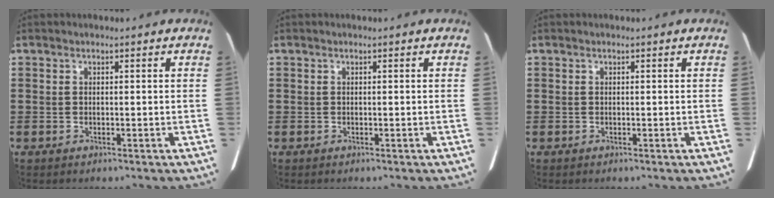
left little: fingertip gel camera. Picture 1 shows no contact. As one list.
[{"total": 0.0}, {"total": 0.0}]